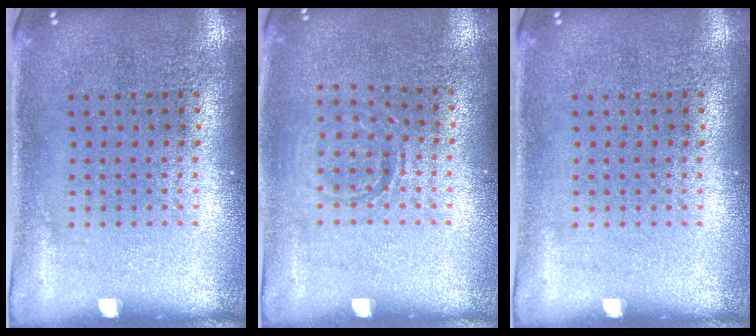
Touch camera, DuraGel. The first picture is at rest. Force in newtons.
{"total": 0.8, "press": 0.8, "slide": 0.2}
{"total": 0.0}